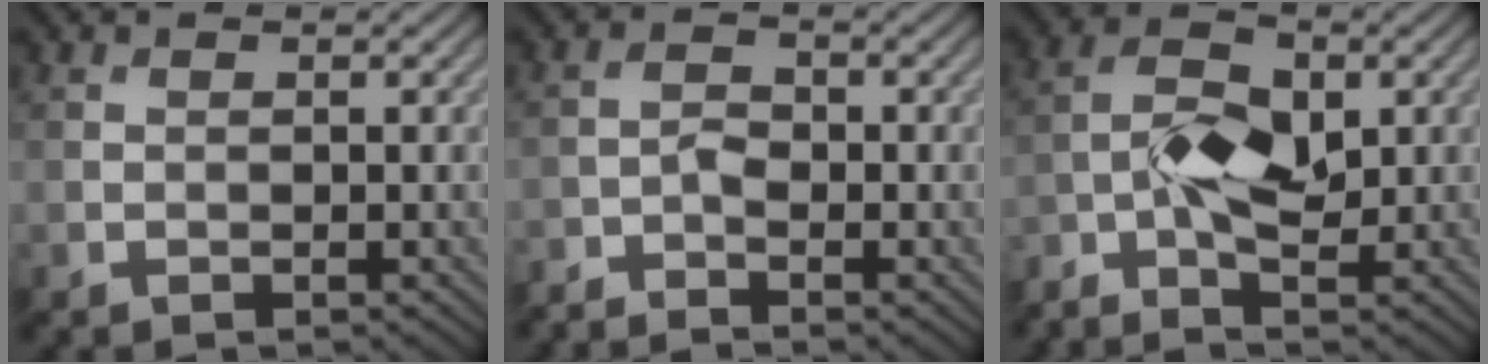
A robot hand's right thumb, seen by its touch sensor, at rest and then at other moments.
{"total": 2.4, "force": [-2.1, 0.5, 0.9], "torque": [-0.022, -0.002, -0.051]}
{"total": 4.9, "force": [-1.7, 2.2, 4.0], "torque": [-0.086, 0.009, -0.043]}